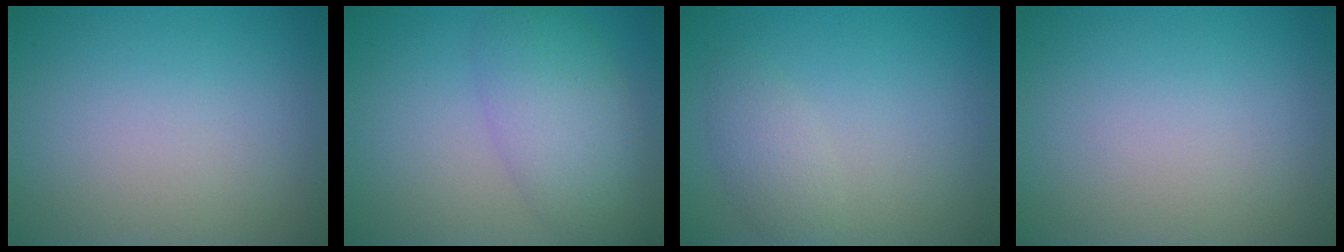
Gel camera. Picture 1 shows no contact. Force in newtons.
{"total": 5.4, "press": 5.4, "slide": 0.2}
{"total": 1.9, "press": 1.9, "slide": 0.1}
{"total": 0.0}